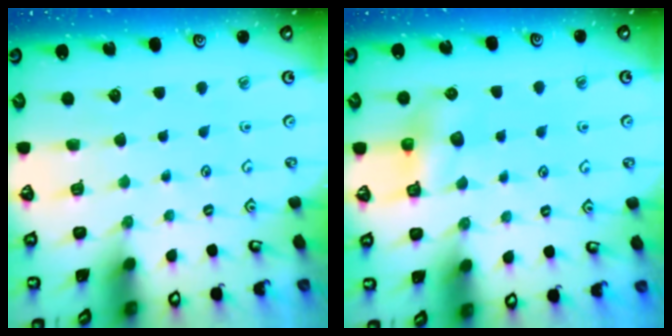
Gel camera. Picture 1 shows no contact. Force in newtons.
{"total": 6.8, "press": 6.8, "slide": 0.3}